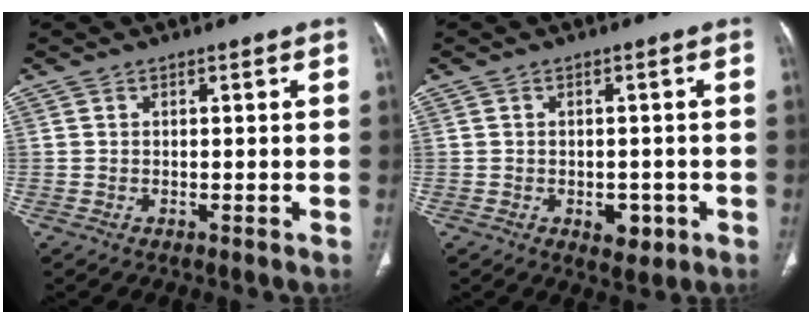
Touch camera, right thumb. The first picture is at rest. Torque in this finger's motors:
{"motor_torque": [0.73, 0.83, -0.14, 0.12, 0.14]}